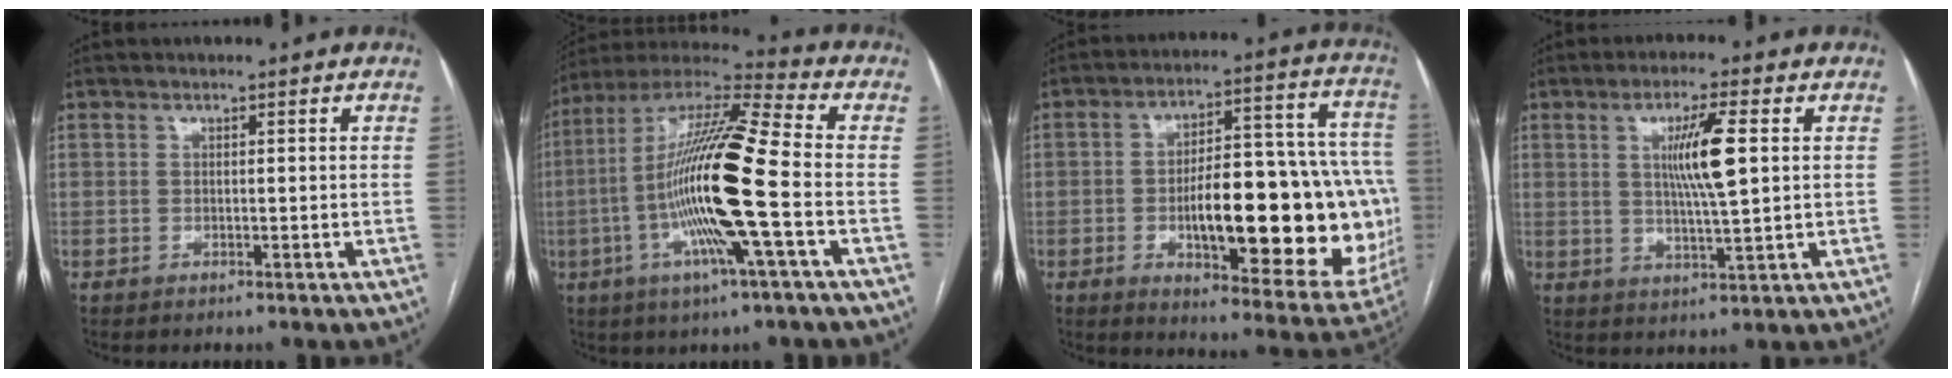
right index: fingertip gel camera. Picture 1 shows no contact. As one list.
[{"total": 19.2, "force": [-3.7, 0.5, 18.9], "torque": [-0.369, -0.006, -0.080]}, {"total": 28.2, "force": [-4.4, 8.7, 26.5], "torque": [-0.286, 0.028, -0.040]}, {"total": 8.0, "force": [1.7, 0.3, 7.8], "torque": [-0.141, -0.005, 0.031]}]